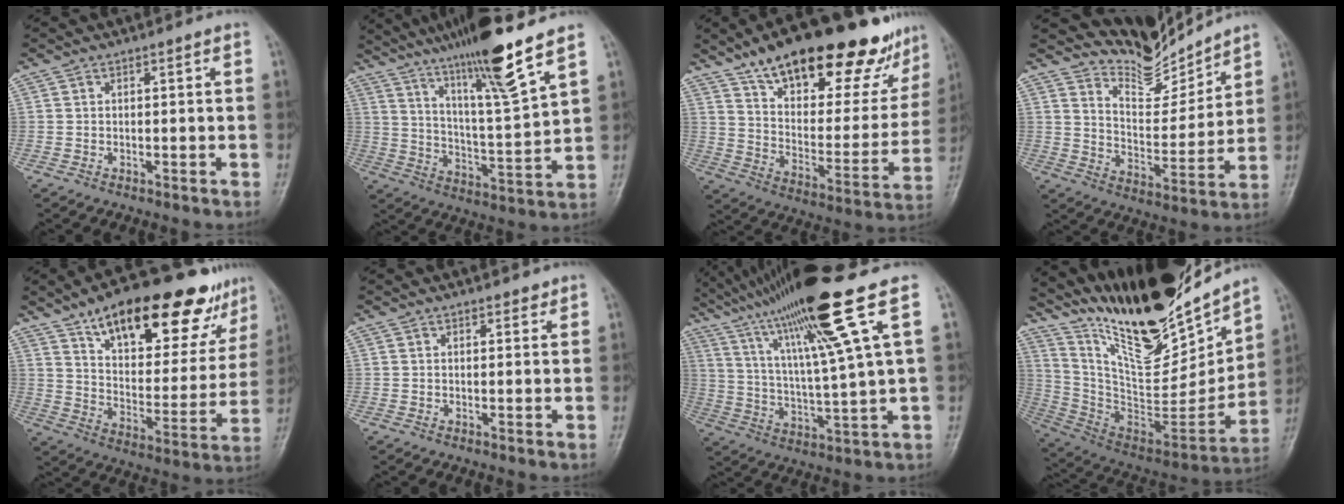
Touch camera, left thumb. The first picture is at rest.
{"total": 16.9, "force": [12.0, 0.3, 12.0], "torque": [-0.197, -0.062, 0.207]}
{"total": 30.7, "force": [21.4, 11.5, 18.8], "torque": [-0.237, -0.064, 0.315]}
{"total": 10.0, "force": [9.9, 1.6, 0.0], "torque": [0.027, -0.090, 0.189]}
{"total": 26.8, "force": [16.8, 11.0, 17.7], "torque": [-0.209, -0.038, 0.256]}
{"total": 1.4, "force": [1.1, 0.7, 0.5], "torque": [0.001, -0.007, 0.012]}
{"total": 20.1, "force": [11.5, -0.5, 16.5], "torque": [-0.281, -0.027, 0.200]}
{"total": 27.4, "force": [22.1, 7.2, 14.4], "torque": [-0.199, -0.113, 0.381]}